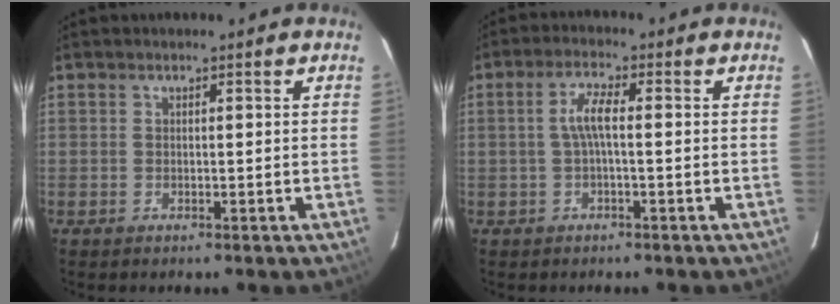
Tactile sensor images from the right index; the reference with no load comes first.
{"total": 3.9, "force": [-0.1, 0.7, 3.9], "torque": [-0.076, 0.007, -0.001]}